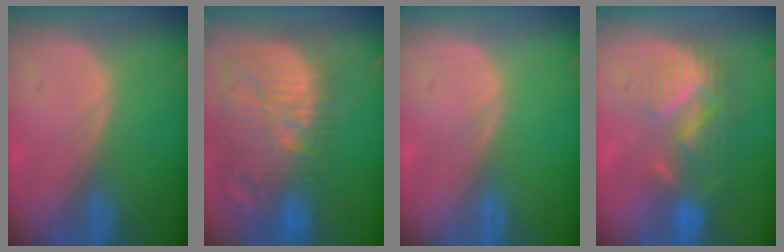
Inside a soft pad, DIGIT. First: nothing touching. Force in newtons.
{"total": 15.0, "press": 13.0, "slide": 7.4}
{"total": 0.0}
{"total": 8.9, "press": 7.8, "slide": 4.5}